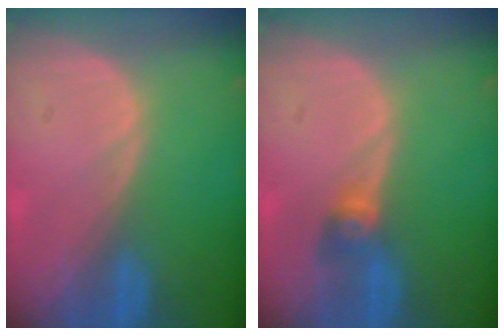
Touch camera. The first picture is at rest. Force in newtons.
{"total": 2.7, "press": 2.6, "slide": 0.5}